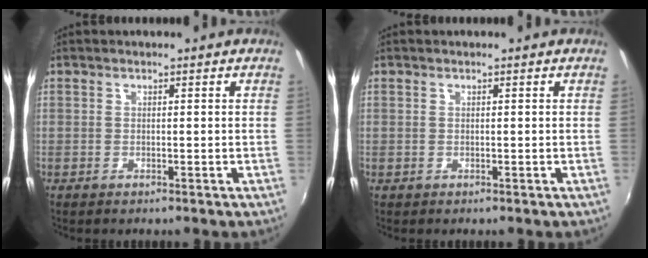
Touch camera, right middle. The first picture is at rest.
{"total": 0.0}